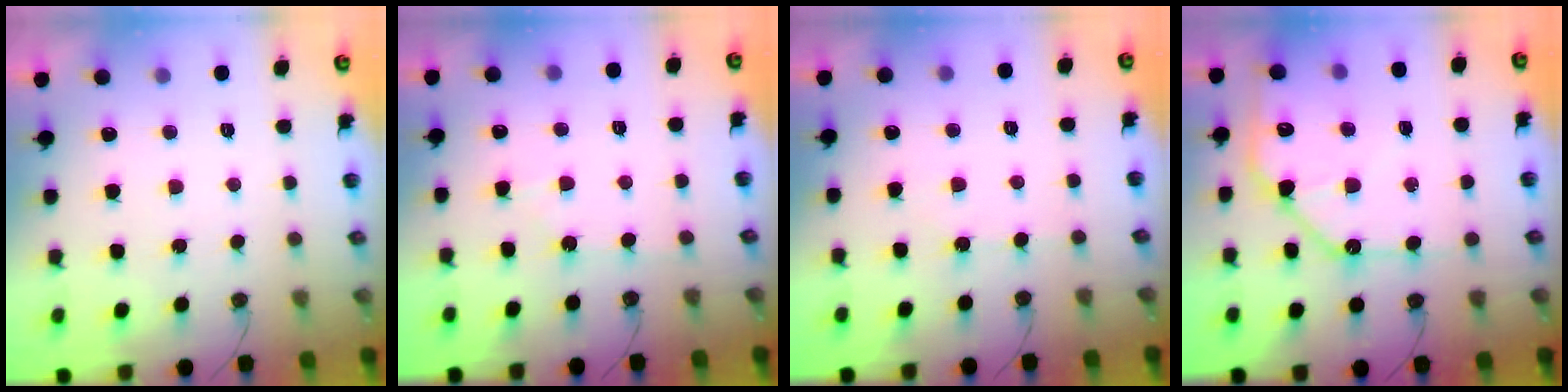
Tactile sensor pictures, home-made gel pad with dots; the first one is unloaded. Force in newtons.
{"total": 4.6, "press": 4.6, "slide": 0.7}
{"total": 1.5, "press": 1.5, "slide": 0.3}
{"total": 14.2, "press": 14.1, "slide": 1.6}